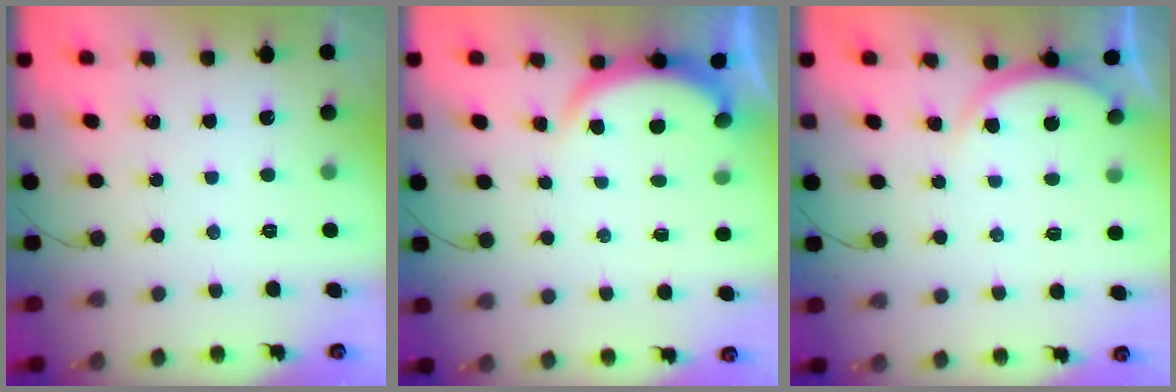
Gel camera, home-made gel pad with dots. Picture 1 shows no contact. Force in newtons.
{"total": 3.2, "press": 3.2, "slide": 0.6}
{"total": 4.1, "press": 4.0, "slide": 0.5}